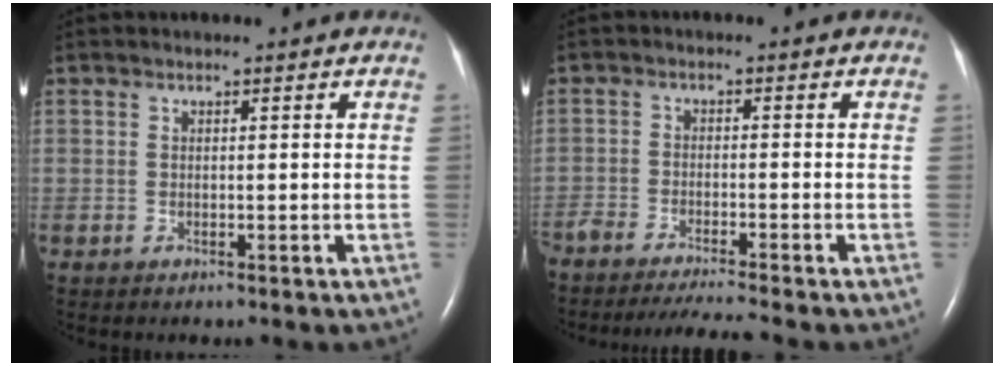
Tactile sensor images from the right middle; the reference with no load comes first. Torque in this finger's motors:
{"motor_torque": [0.70, -0.61, 0.17, 0.05]}